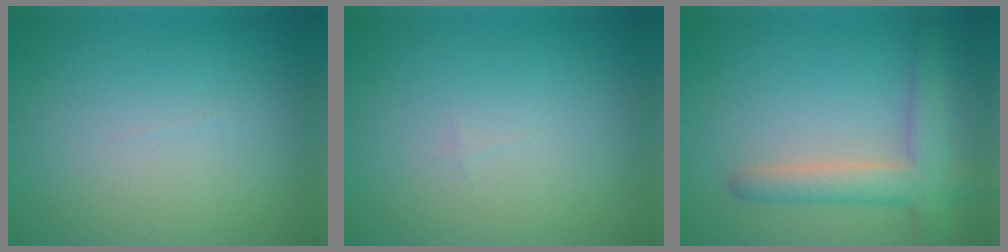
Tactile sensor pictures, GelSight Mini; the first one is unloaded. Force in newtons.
{"total": 0.0}
{"total": 4.3, "press": 4.3, "slide": 0.3}